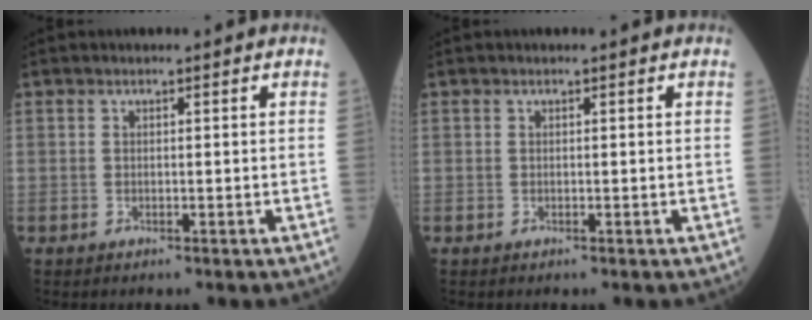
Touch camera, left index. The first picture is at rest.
{"total": 0.0}